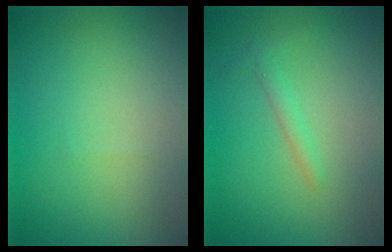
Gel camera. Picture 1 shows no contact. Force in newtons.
{"total": 1.3, "press": 1.3, "slide": 0.1}